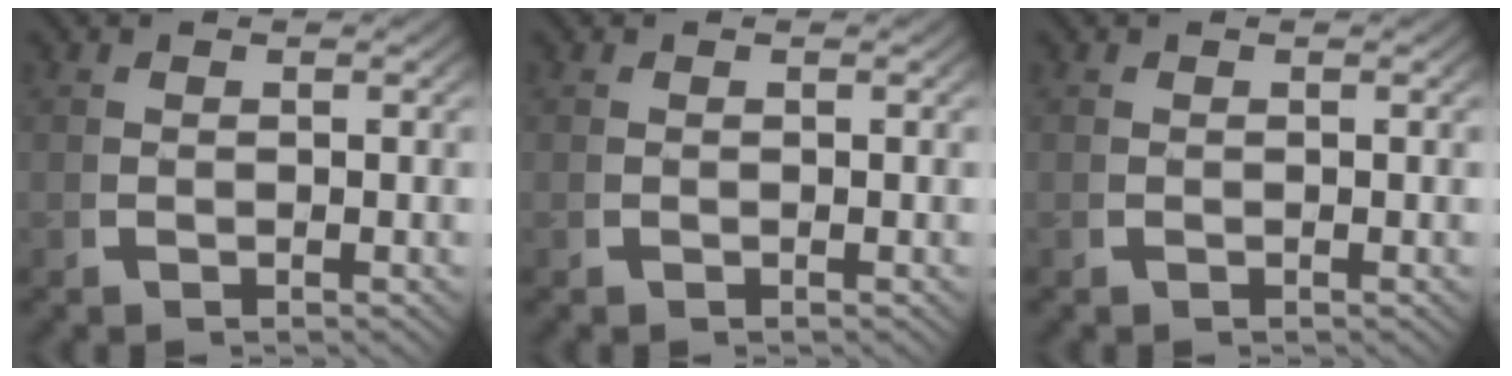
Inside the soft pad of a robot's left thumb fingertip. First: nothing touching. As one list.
[{"total": 0.6, "force": [0.3, -0.5, -0.2], "torque": [0.006, 0.000, 0.006]}, {"total": 0.0}]